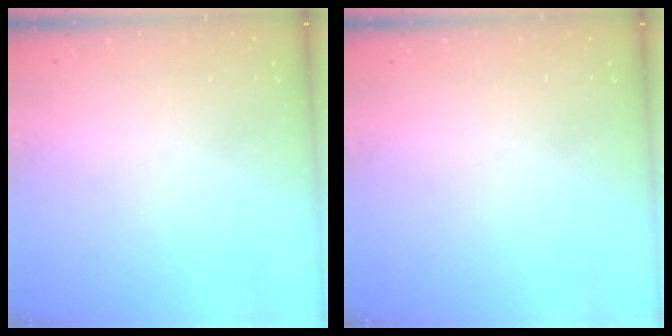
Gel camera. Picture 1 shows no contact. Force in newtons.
{"total": 0.0}